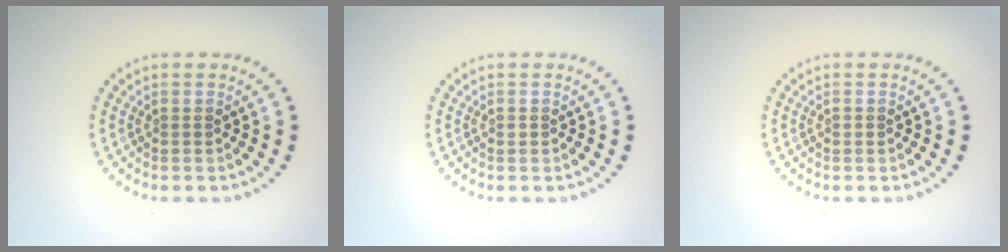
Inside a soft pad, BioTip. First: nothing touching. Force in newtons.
{"total": 0.5, "press": 0.4, "slide": 0.3}
{"total": 0.6, "press": 0.6, "slide": 0.1}